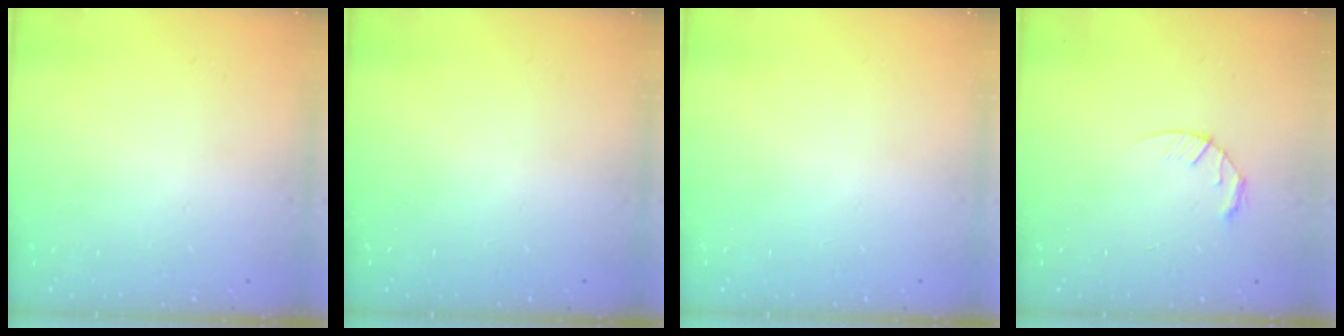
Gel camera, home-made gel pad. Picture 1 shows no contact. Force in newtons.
{"total": 0.0}
{"total": 0.0}
{"total": 4.3, "press": 4.3, "slide": 0.7}